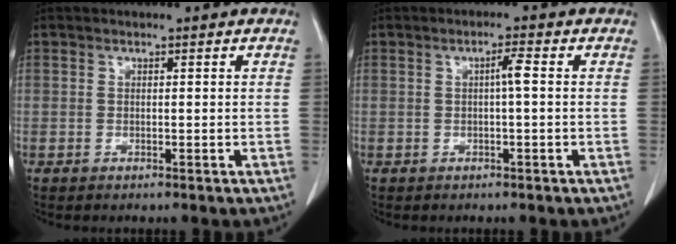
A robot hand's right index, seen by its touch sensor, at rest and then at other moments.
{"total": 2.0, "force": [0.1, 0.1, 2.0], "torque": [-0.031, 0.004, 0.002]}